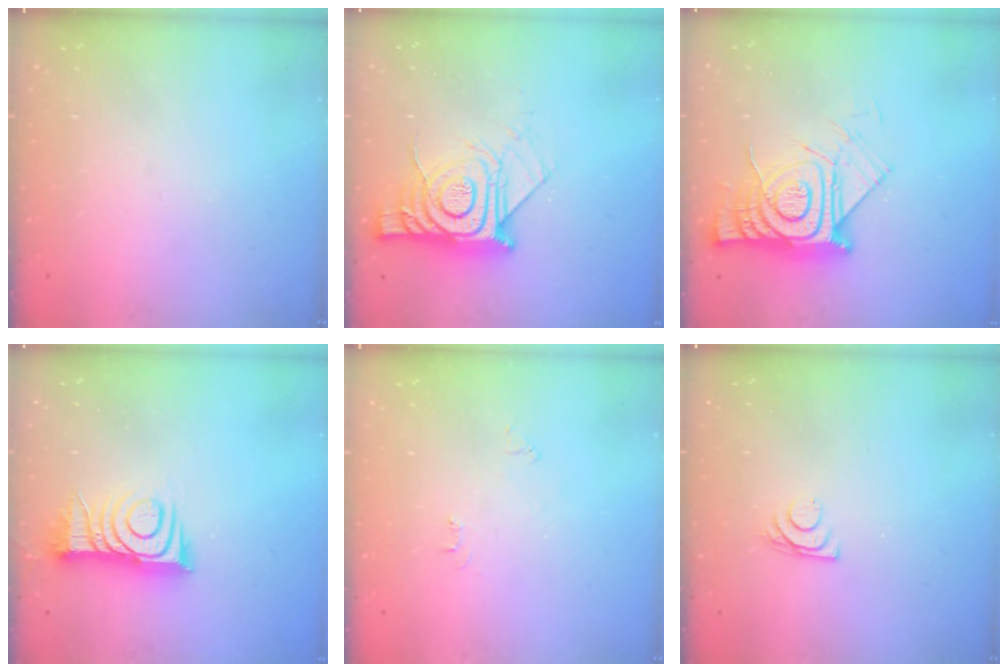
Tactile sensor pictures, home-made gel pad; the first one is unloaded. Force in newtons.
{"total": 15.3, "press": 15.2, "slide": 1.1}
{"total": 14.2, "press": 14.2, "slide": 1.1}
{"total": 10.8, "press": 10.8, "slide": 0.3}
{"total": 3.9, "press": 3.8, "slide": 0.5}
{"total": 7.2, "press": 7.2, "slide": 0.6}